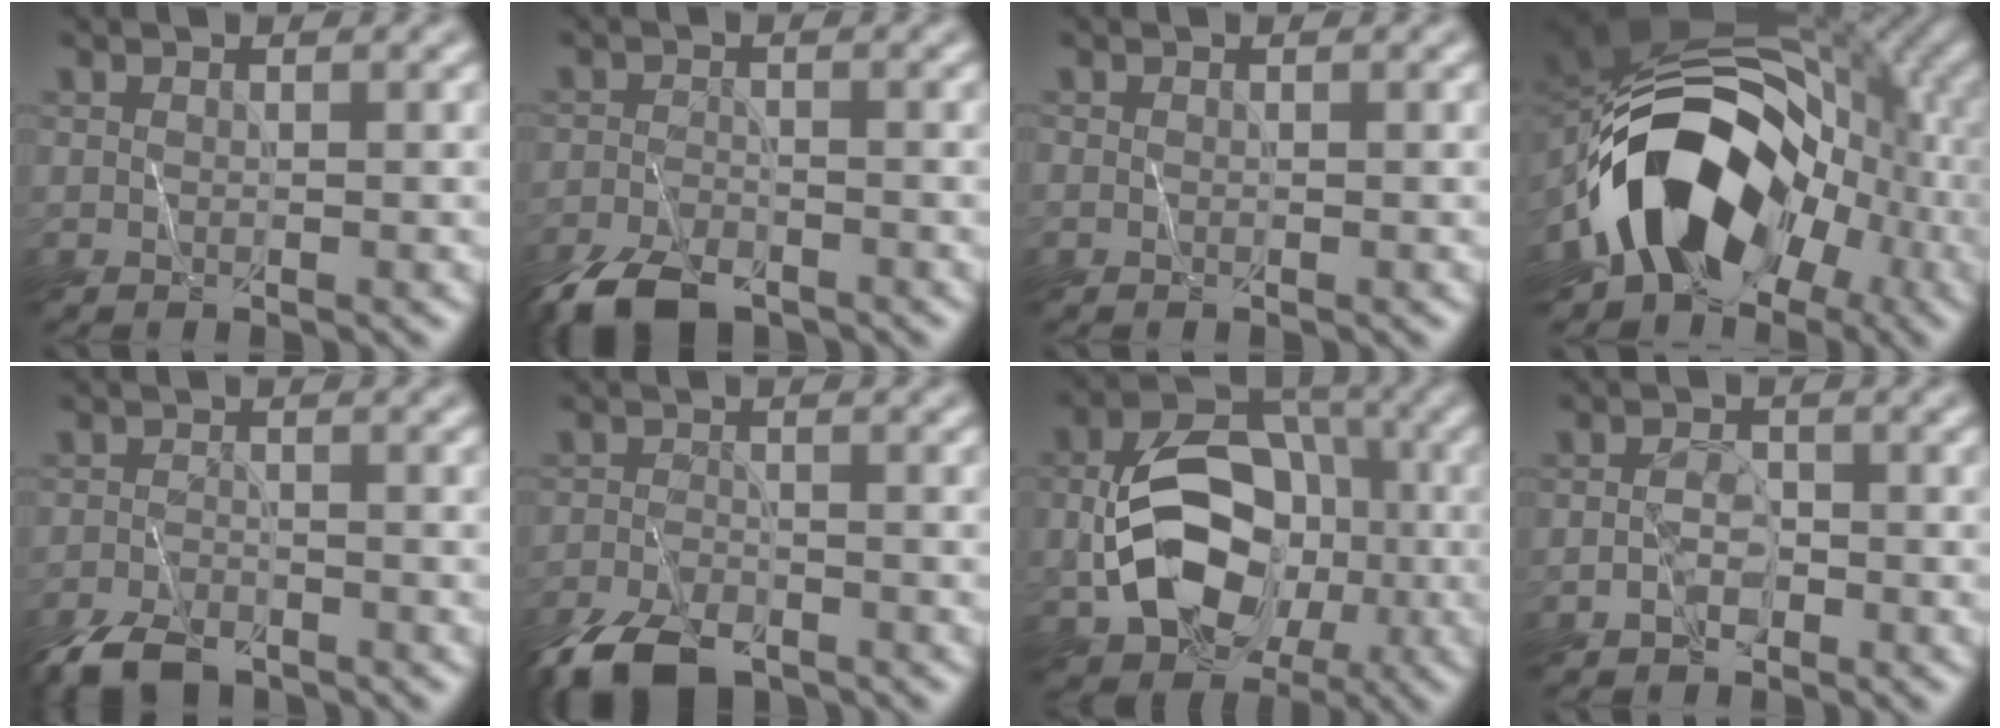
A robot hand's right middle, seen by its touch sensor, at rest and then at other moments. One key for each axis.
{"total": 5.7, "fx": -5.1, "fy": 1.7, "fz": 1.8, "tx": -0.042, "ty": -0.023, "tz": -0.097}
{"total": 0.0}
{"total": 11.1, "fx": -5.9, "fy": 7.5, "fz": 5.8, "tx": -0.077, "ty": 0.002, "tz": -0.112}
{"total": 4.7, "fx": -4.4, "fy": 1.3, "fz": 1.0, "tx": -0.022, "ty": -0.016, "tz": -0.084}
{"total": 6.3, "fx": -5.5, "fy": 2.1, "fz": 2.3, "tx": -0.054, "ty": -0.027, "tz": -0.104}
{"total": 8.9, "fx": -2.8, "fy": 6.3, "fz": 5.6, "tx": -0.096, "ty": 0.001, "tz": -0.045}
{"total": 1.8, "fx": -1.7, "fy": 0.5, "fz": 0.0, "tx": 0.002, "ty": -0.002, "tz": -0.032}